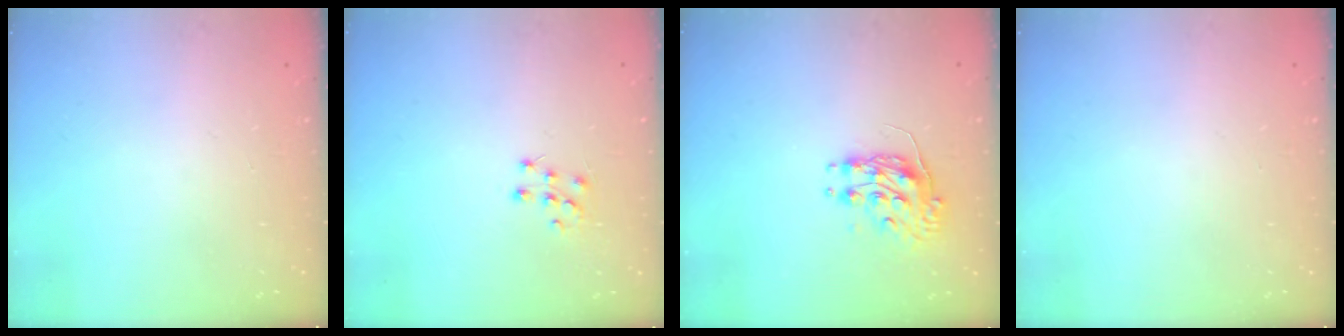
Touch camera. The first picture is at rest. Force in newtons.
{"total": 7.2, "press": 7.1, "slide": 0.7}
{"total": 8.6, "press": 8.6, "slide": 0.2}
{"total": 0.0}